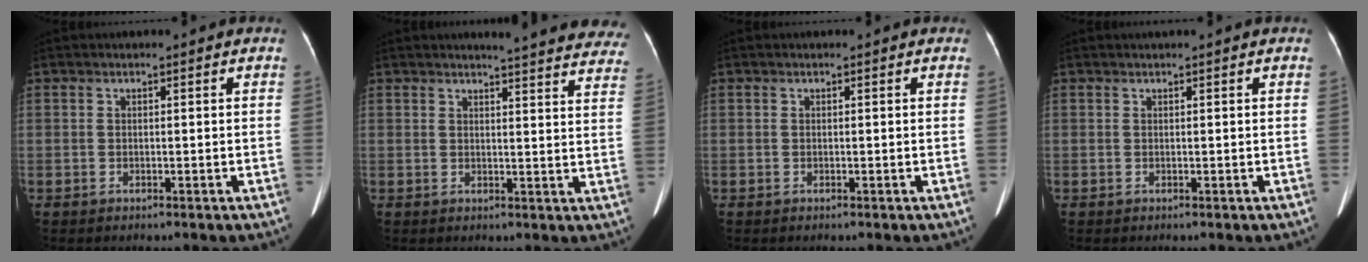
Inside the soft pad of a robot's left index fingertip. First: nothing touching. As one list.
[{"total": 18.7, "force": [17.4, 2.2, 6.5], "torque": [-0.066, -0.058, 0.182]}, {"total": 0.0}, {"total": 0.5, "force": [0.4, -0.1, 0.4], "torque": [-0.008, 0.007, 0.012]}]